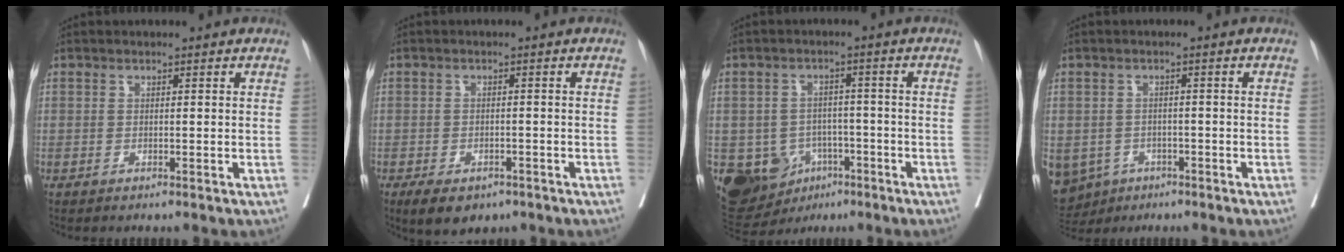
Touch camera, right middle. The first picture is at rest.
{"total": 6.8, "force": [-4.7, 3.5, 3.4], "torque": [-0.046, -0.002, -0.067]}
{"total": 12.2, "force": [-5.2, 10.1, 4.5], "torque": [-0.094, 0.017, -0.068]}
{"total": 11.5, "force": [-5.9, 9.3, 3.5], "torque": [-0.106, -0.004, -0.075]}